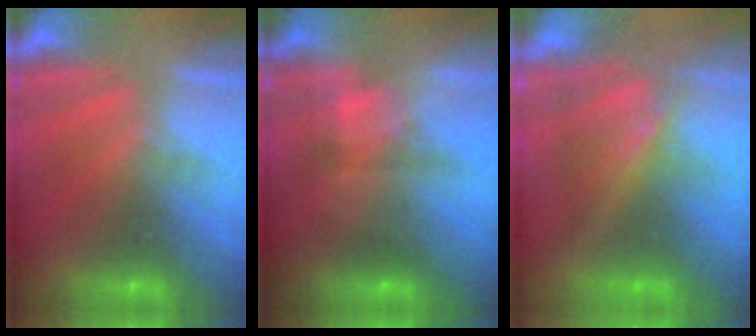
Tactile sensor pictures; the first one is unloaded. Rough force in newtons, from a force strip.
{"total": 4.8}
{"total": 4.7}